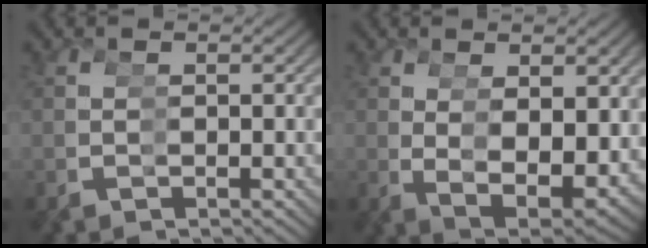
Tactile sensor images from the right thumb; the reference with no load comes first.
{"total": 6.8, "force": [-0.2, 3.6, 5.7], "torque": [-0.092, -0.005, 0.008]}